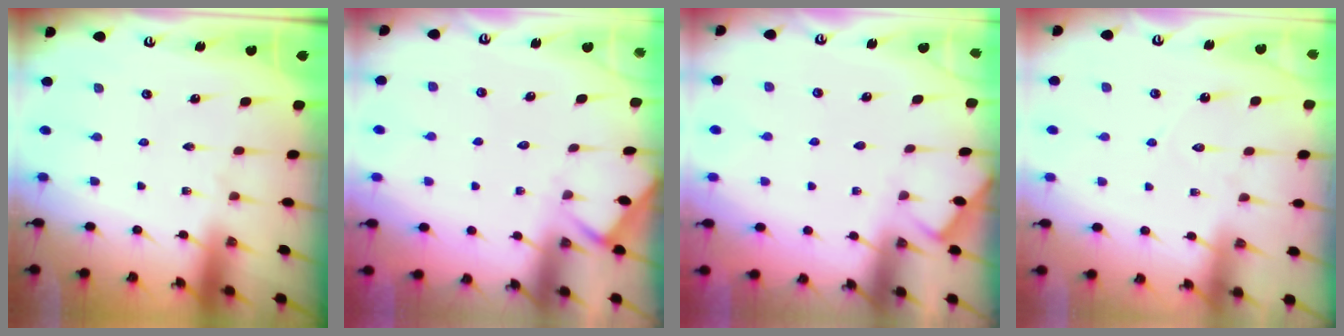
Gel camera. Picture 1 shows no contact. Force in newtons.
{"total": 4.1, "press": 4.0, "slide": 0.5}
{"total": 3.0, "press": 2.9, "slide": 0.5}
{"total": 5.3, "press": 5.3, "slide": 0.3}